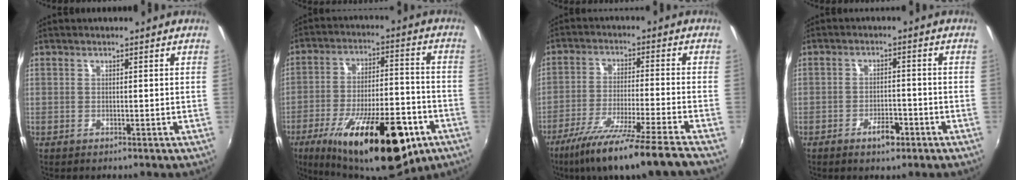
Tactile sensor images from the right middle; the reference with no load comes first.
{"total": 24.8, "force": [-13.8, 9.2, 18.5], "torque": [-0.306, -0.028, -0.201]}
{"total": 16.0, "force": [-12.9, -1.5, 9.4], "torque": [-0.179, -0.048, -0.212]}
{"total": 4.0, "force": [-2.6, 1.8, 2.4], "torque": [-0.048, -0.004, -0.040]}